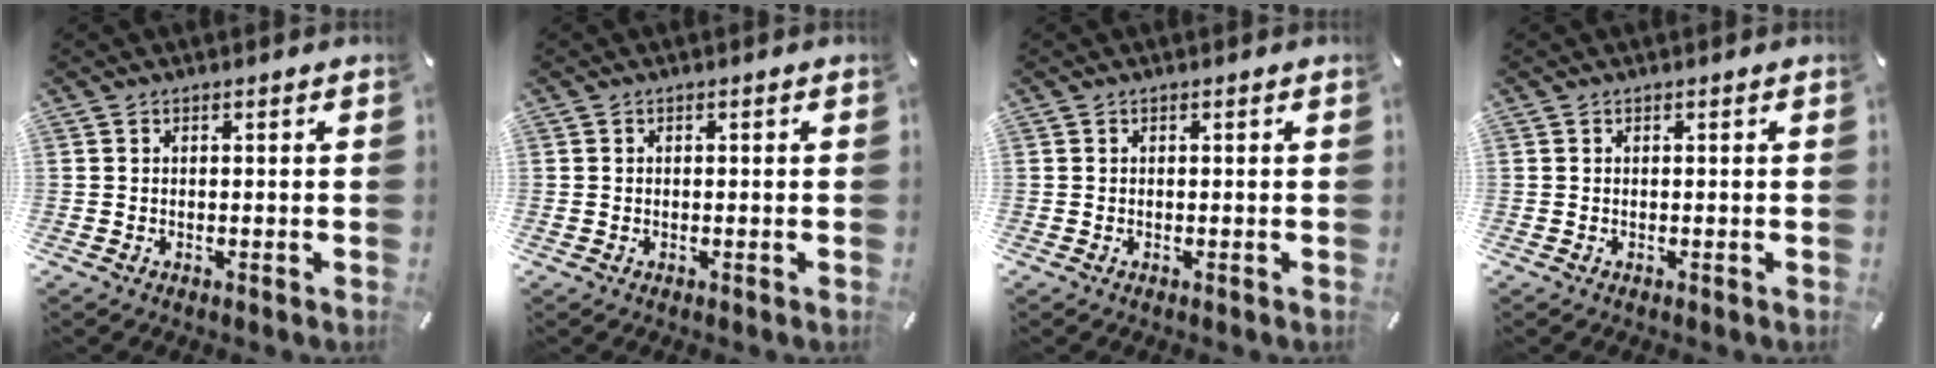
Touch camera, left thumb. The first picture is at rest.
{"total": 0.5, "force": [-0.1, 0.4, 0.3], "torque": [-0.005, 0.002, -0.002]}
{"total": 0.0}
{"total": 0.0}